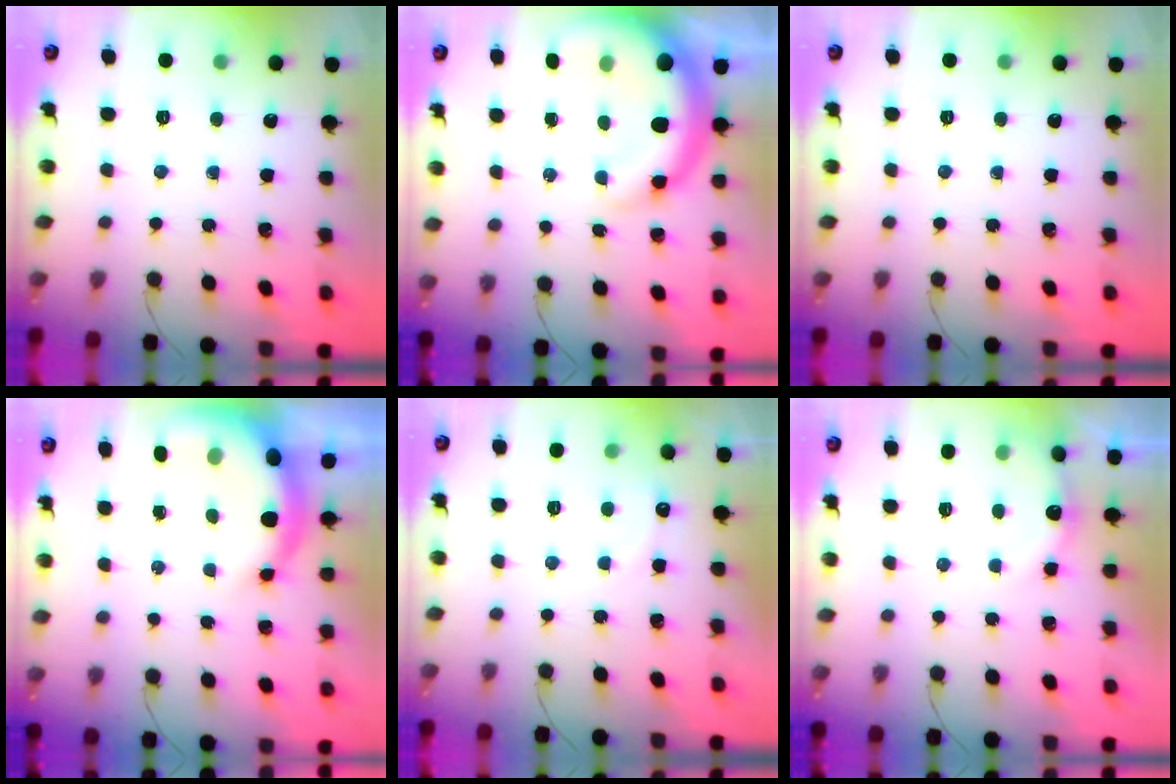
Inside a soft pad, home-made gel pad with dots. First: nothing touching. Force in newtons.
{"total": 11.6, "press": 11.4, "slide": 2.0}
{"total": 0.0}
{"total": 8.4, "press": 8.3, "slide": 1.4}
{"total": 5.1, "press": 4.9, "slide": 1.1}
{"total": 6.7, "press": 6.5, "slide": 1.4}